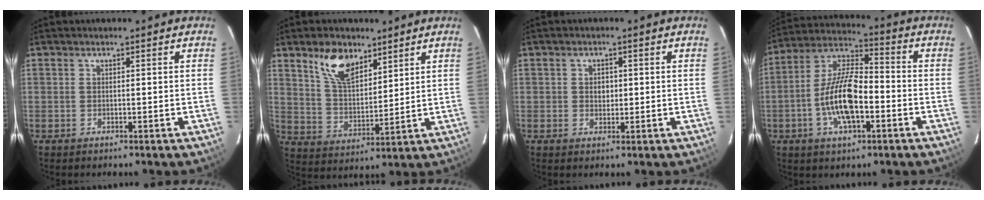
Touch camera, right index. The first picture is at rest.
{"total": 10.1, "force": [6.6, 5.0, 5.8], "torque": [-0.105, 0.011, 0.129]}
{"total": 2.1, "force": [0.1, 1.8, 1.1], "torque": [-0.016, 0.004, 0.001]}
{"total": 13.5, "force": [-3.9, 5.3, 11.8], "torque": [-0.243, 0.005, -0.077]}